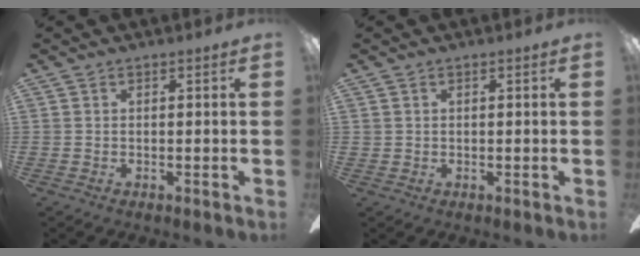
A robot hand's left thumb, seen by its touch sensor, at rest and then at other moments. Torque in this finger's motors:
{"motor_torque": [-0.13, 0.01, -0.26, 0.05, 0.01]}